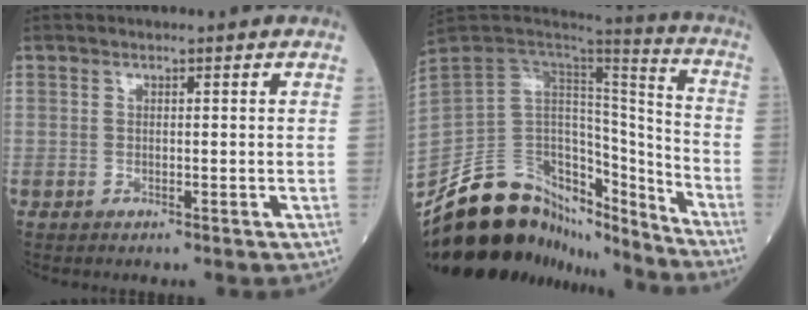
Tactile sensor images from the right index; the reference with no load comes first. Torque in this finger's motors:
{"motor_torque": [1.03, -1.11, 0.29, 0.00]}